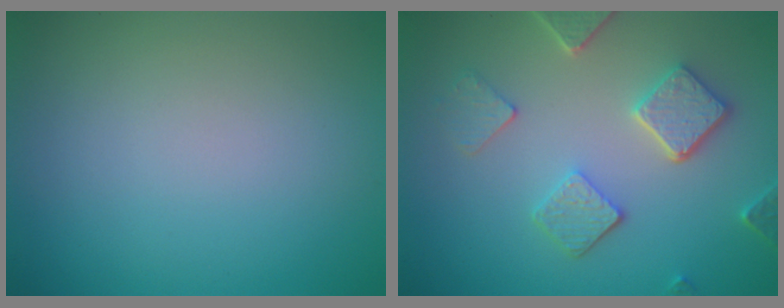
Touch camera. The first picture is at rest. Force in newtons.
{"total": 4.4, "press": 3.7, "slide": 2.4}